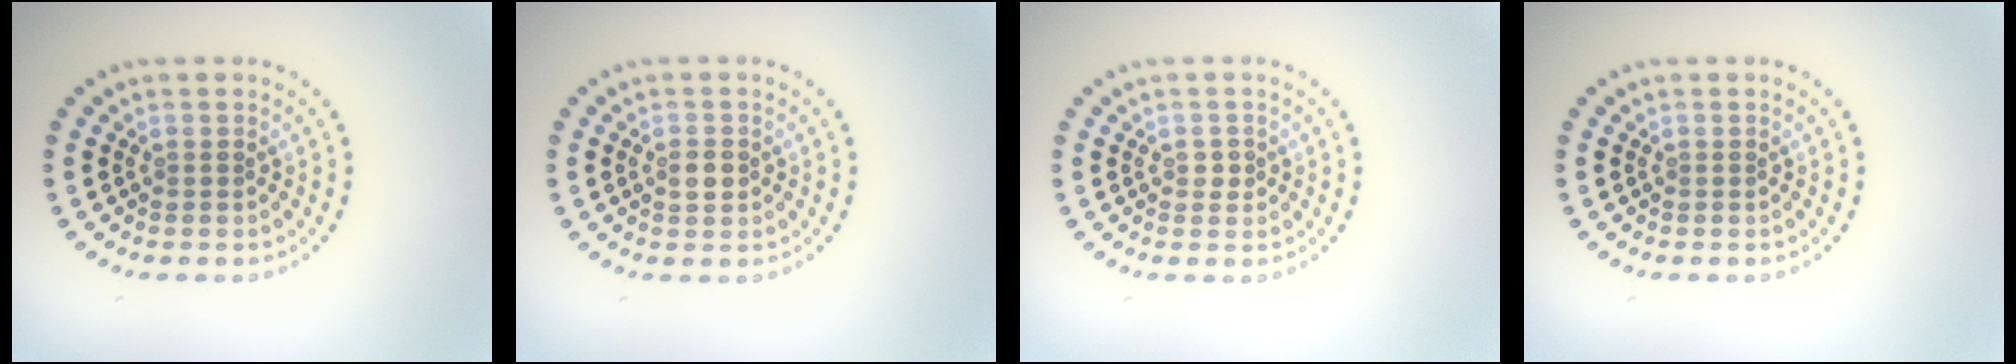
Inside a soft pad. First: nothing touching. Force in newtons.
{"total": 1.5, "press": 1.5, "slide": 0.3}
{"total": 0.9, "press": 0.9, "slide": 0.2}
{"total": 0.0}